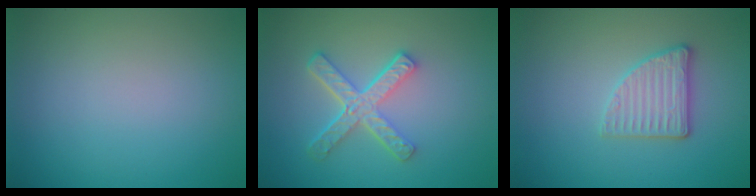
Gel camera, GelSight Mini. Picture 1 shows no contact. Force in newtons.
{"total": 4.6, "press": 3.3, "slide": 3.2}
{"total": 2.8, "press": 2.7, "slide": 0.8}